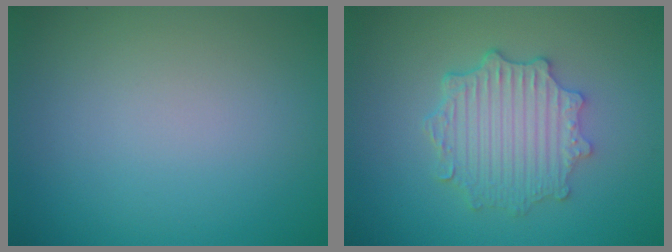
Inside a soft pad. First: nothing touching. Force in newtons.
{"total": 4.6, "press": 3.8, "slide": 2.7}